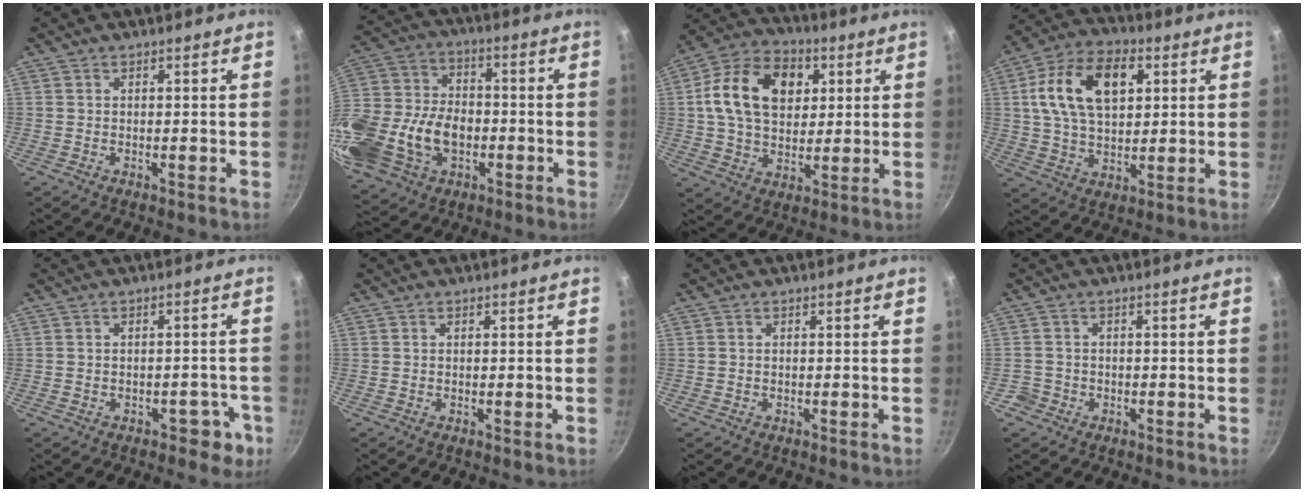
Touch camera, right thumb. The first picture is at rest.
{"total": 24.7, "force": [-6.6, 17.1, 16.5], "torque": [-0.353, 0.033, -0.113]}
{"total": 17.7, "force": [4.4, 12.4, 11.8], "torque": [-0.176, 0.011, 0.062]}
{"total": 16.3, "force": [4.4, 10.0, 12.1], "torque": [-0.196, 0.006, 0.068]}
{"total": 4.5, "force": [-2.1, 2.8, 2.8], "torque": [-0.011, 0.024, -0.012]}
{"total": 0.0}
{"total": 0.0}
{"total": 2.2, "force": [-1.2, 1.8, 0.1], "torque": [0.009, 0.023, -0.018]}